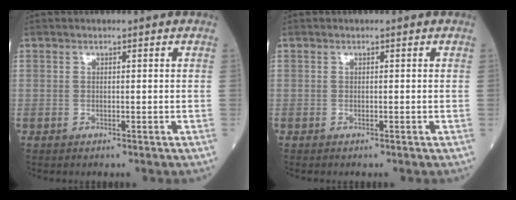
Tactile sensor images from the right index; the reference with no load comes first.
{"total": 0.0}